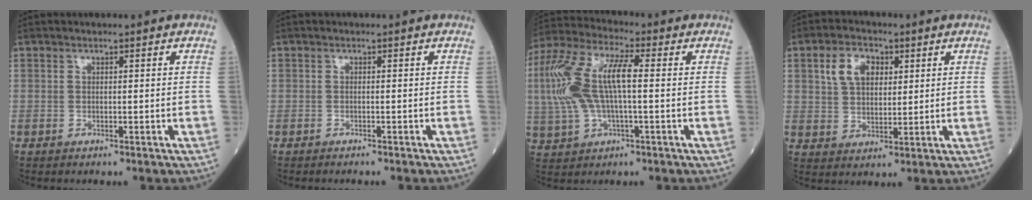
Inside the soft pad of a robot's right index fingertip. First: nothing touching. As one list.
[{"total": 1.6, "force": [-1.4, -0.1, 0.8], "torque": [-0.012, 0.001, -0.015]}, {"total": 13.0, "force": [0.8, 4.2, 12.3], "torque": [-0.290, 0.025, 0.018]}, {"total": 6.6, "force": [2.6, 4.2, 4.5], "torque": [-0.093, 0.017, 0.054]}]